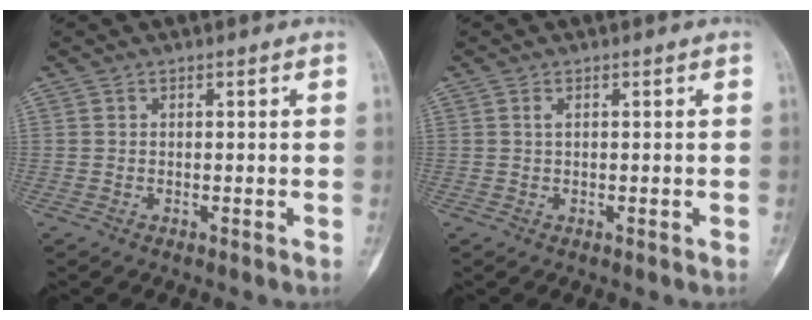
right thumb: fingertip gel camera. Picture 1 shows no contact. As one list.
[{"total": 1.0, "force": [0.0, 0.2, 0.9], "torque": [-0.015, 0.000, 0.002]}]